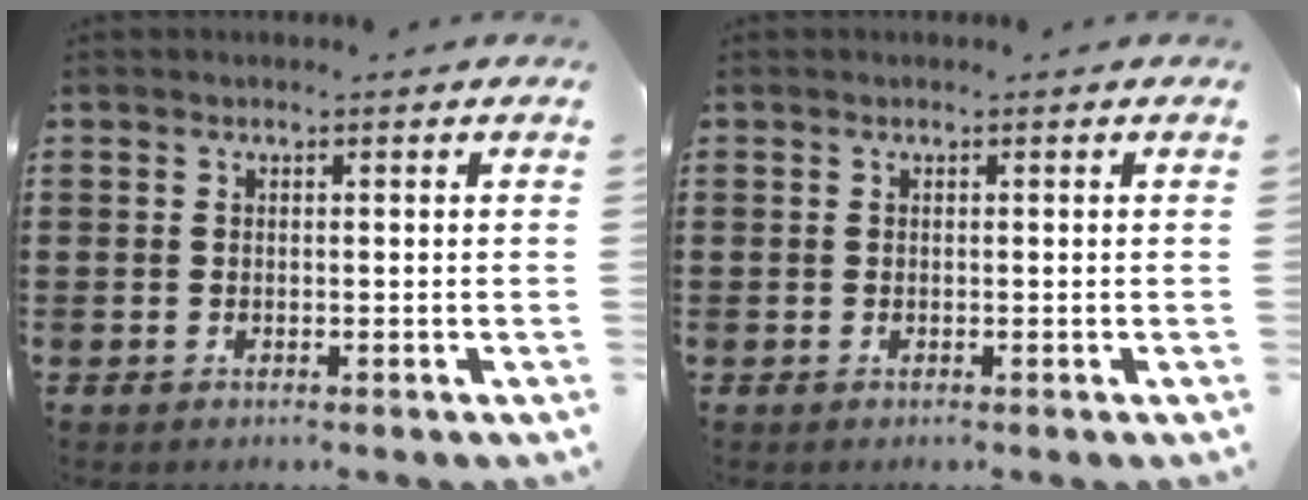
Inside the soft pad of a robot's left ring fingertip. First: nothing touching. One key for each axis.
{"total": 0.0}